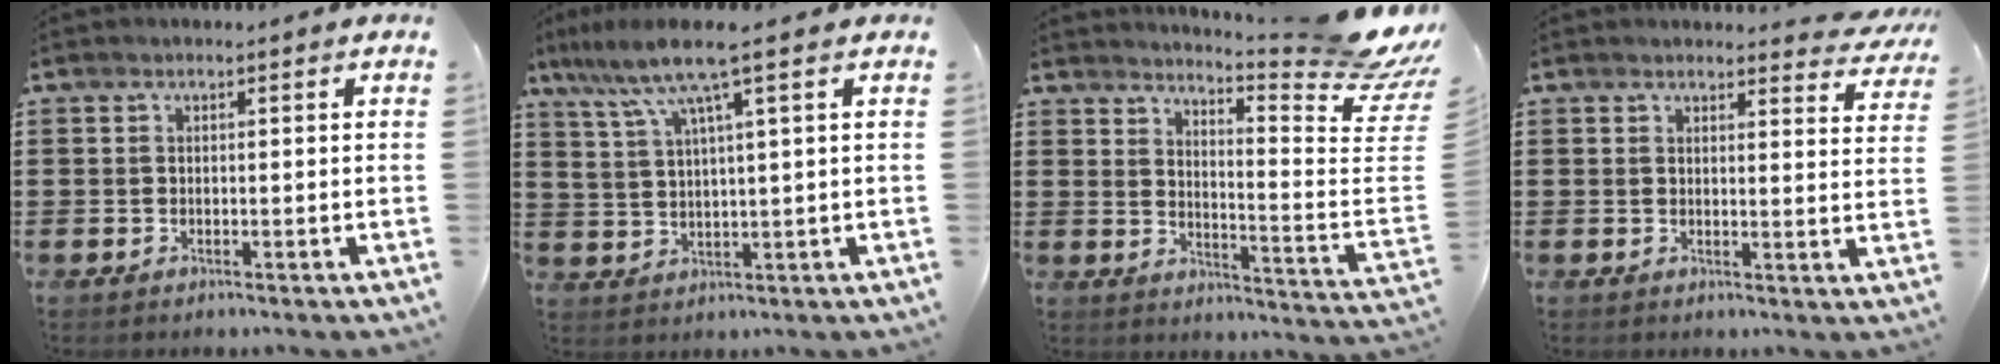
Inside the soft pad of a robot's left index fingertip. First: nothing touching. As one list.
[{"total": 7.9, "force": [4.7, 0.3, 6.4], "torque": [-0.144, -0.013, 0.077]}, {"total": 8.8, "force": [7.2, 1.1, 4.9], "torque": [-0.081, -0.064, 0.119]}, {"total": 3.0, "force": [2.9, 0.2, 0.7], "torque": [-0.009, -0.017, 0.051]}]